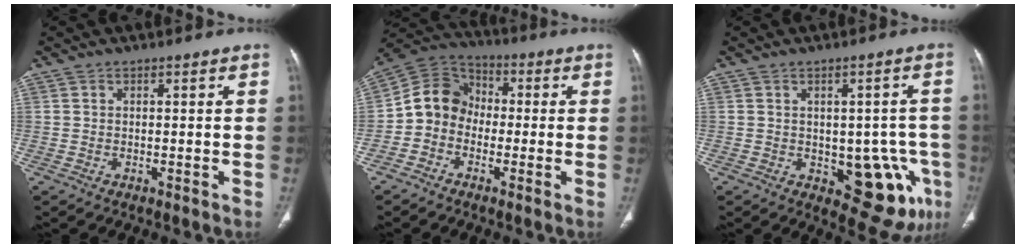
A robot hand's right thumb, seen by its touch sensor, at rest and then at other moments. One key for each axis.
{"total": 9.1, "fx": -1.7, "fy": 7.9, "fz": 4.2, "tx": -0.062, "ty": 0.041, "tz": -0.050}
{"total": 12.1, "fx": -3.5, "fy": 6.4, "fz": 9.7, "tx": -0.072, "ty": 0.007, "tz": -0.030}